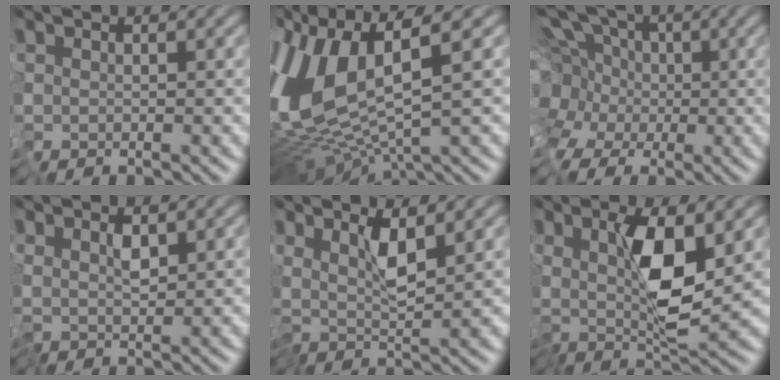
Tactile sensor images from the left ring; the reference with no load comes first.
{"total": 11.4, "force": [0.5, 3.8, 10.8], "torque": [-0.234, -0.012, 0.022]}
{"total": 10.7, "force": [-0.7, 7.8, 7.3], "torque": [-0.142, 0.016, -0.042]}
{"total": 1.5, "force": [0.4, 0.2, 1.4], "torque": [-0.027, -0.004, 0.011]}
{"total": 2.7, "force": [1.0, -0.3, 2.5], "torque": [-0.045, -0.009, 0.021]}
{"total": 4.9, "force": [0.8, 0.6, 4.8], "torque": [-0.086, -0.011, 0.018]}